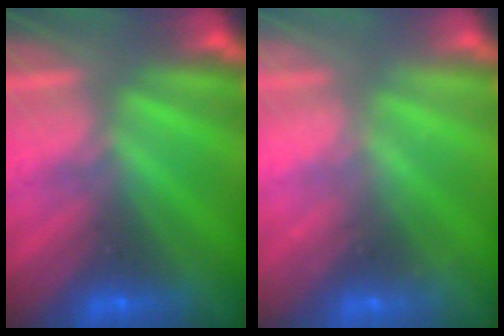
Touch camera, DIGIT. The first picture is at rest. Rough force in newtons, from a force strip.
{"total": 2.1}